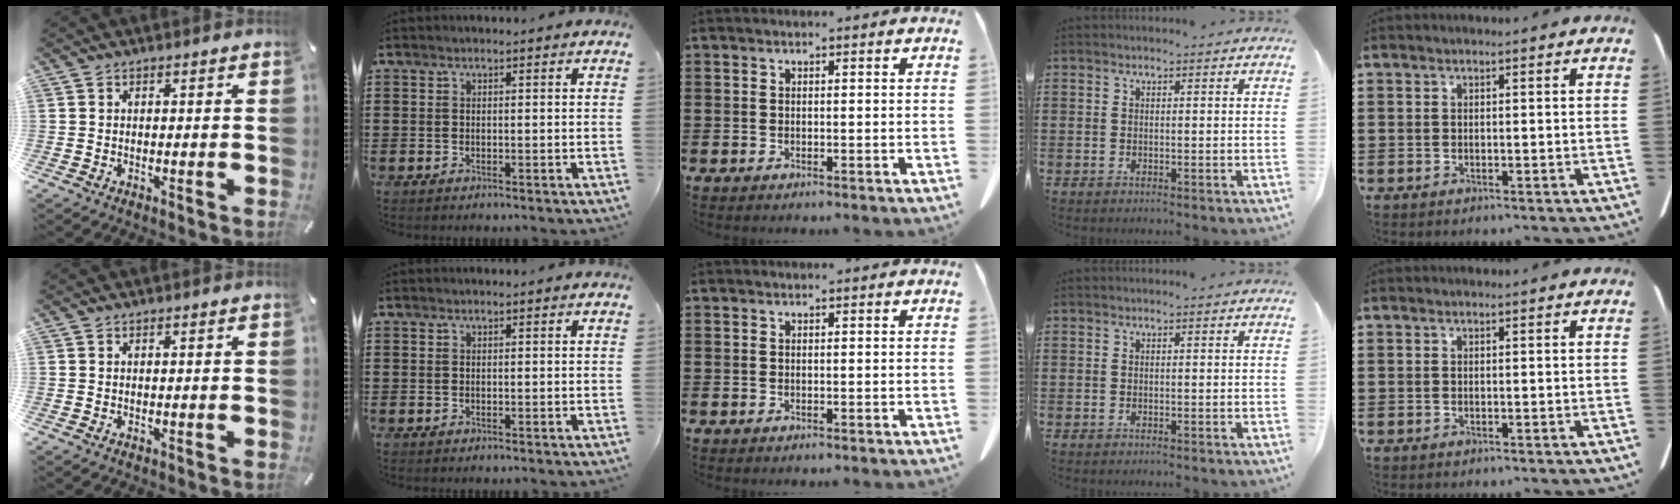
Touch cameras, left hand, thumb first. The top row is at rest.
{}